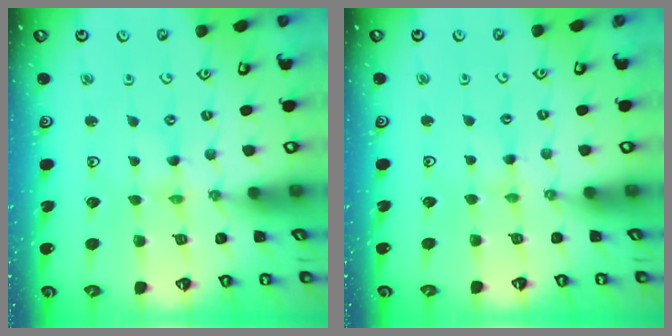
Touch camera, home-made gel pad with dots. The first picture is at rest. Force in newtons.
{"total": 1.4, "press": 1.4, "slide": 0.3}